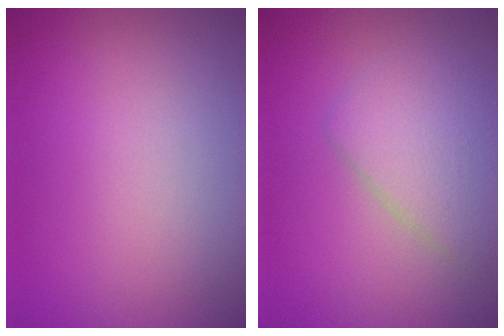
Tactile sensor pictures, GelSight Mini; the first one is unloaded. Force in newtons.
{"total": 3.5, "press": 3.5, "slide": 0.3}